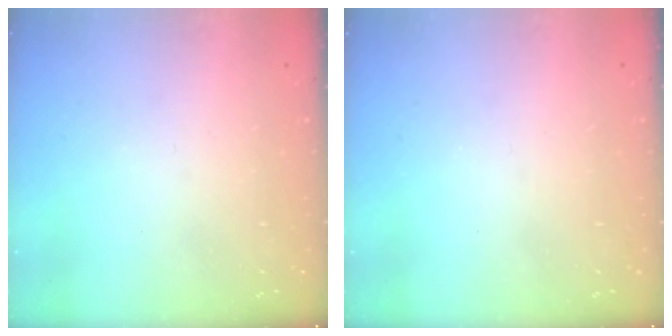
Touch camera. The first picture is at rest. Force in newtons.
{"total": 0.0}